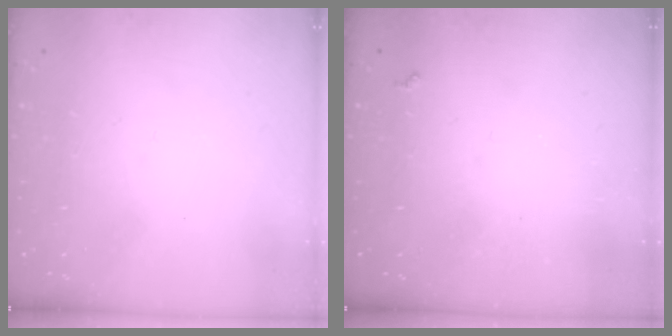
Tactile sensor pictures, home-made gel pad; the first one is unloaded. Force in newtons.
{"total": 3.9, "press": 3.8, "slide": 0.6}